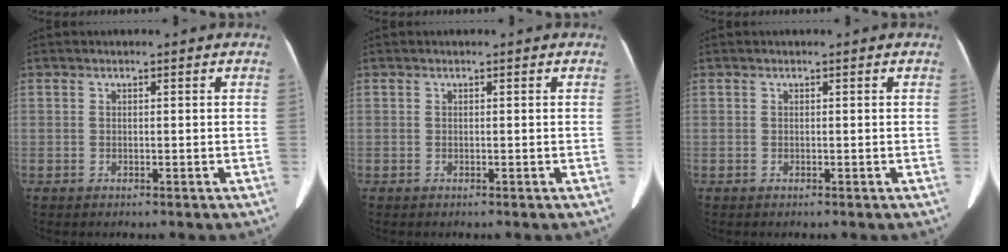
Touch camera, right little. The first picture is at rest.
{"total": 0.0}
{"total": 0.0}